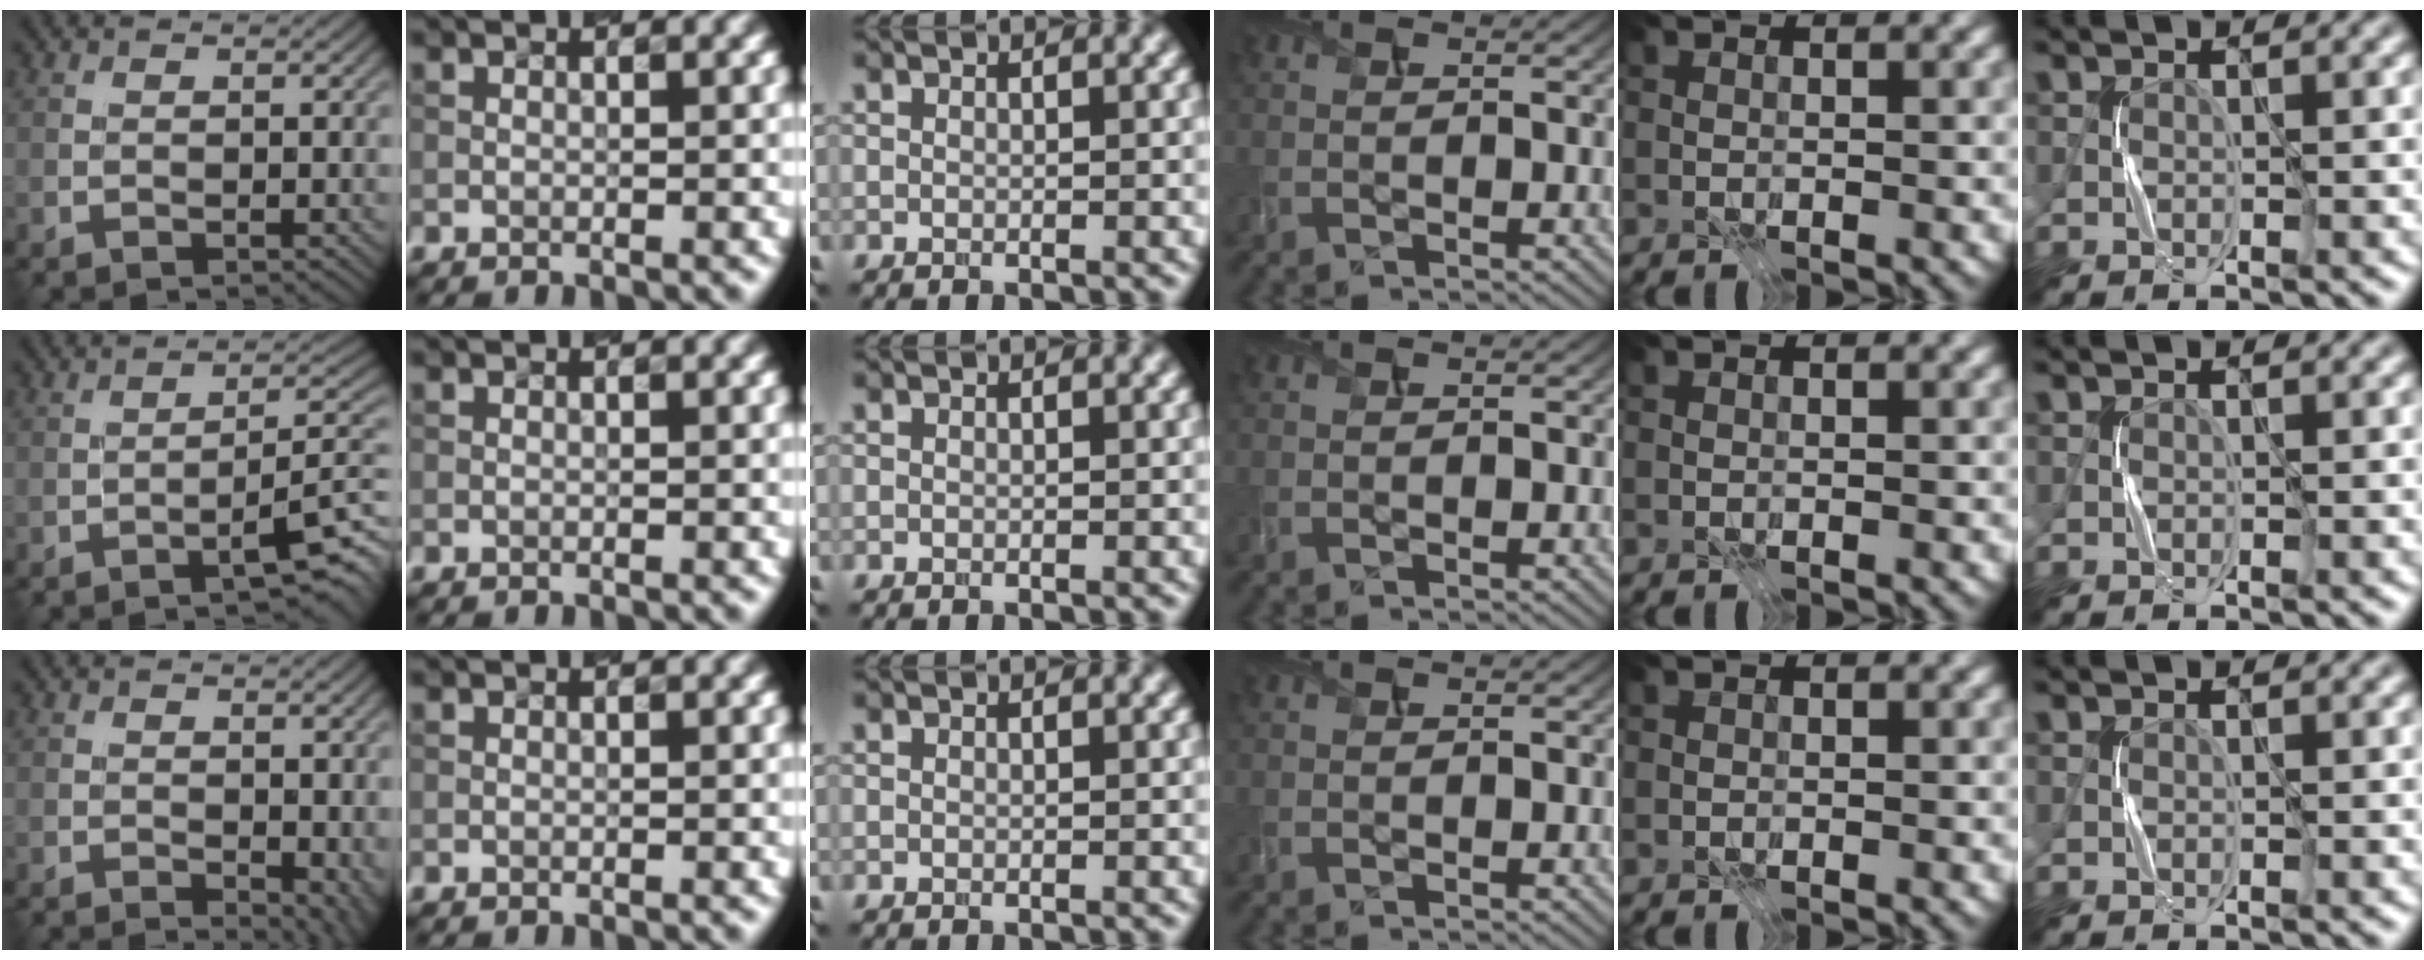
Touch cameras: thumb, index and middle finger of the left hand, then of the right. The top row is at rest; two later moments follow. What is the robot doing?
{"motion": "press", "object": "syringe"}